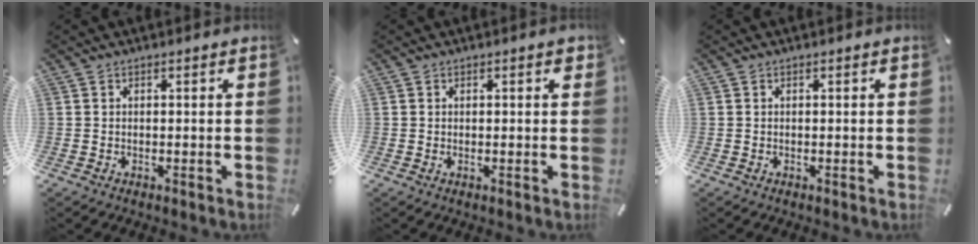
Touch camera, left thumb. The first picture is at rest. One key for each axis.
{"total": 0.9, "fx": 0.3, "fy": 0.2, "fz": 0.9, "tx": -0.009, "ty": -0.003, "tz": 0.004}
{"total": 0.0}